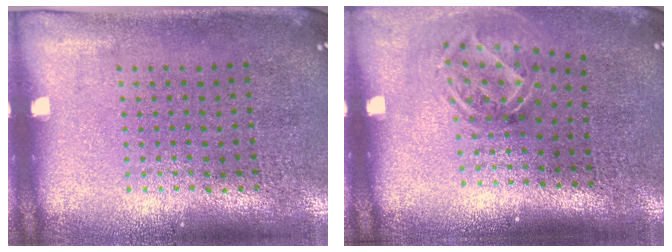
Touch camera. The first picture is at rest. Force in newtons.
{"total": 1.8, "press": 1.3, "slide": 1.3}